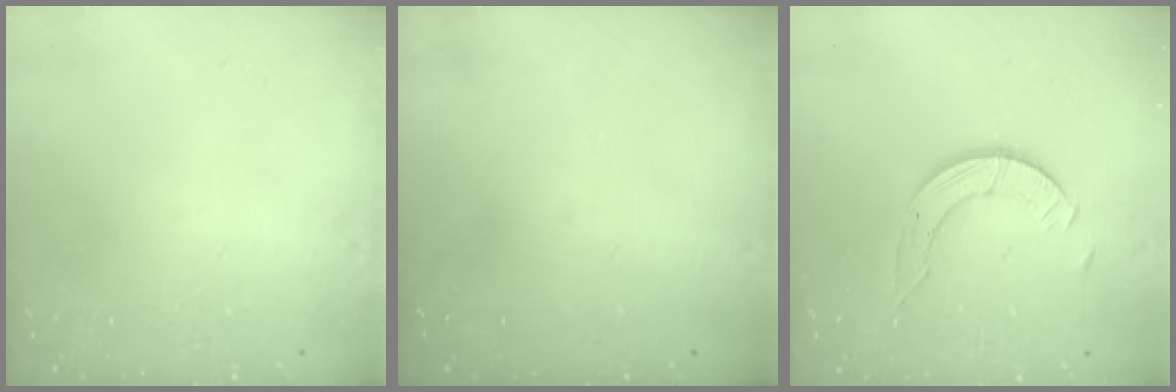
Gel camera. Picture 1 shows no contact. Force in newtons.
{"total": 0.0}
{"total": 3.6, "press": 3.5, "slide": 0.4}